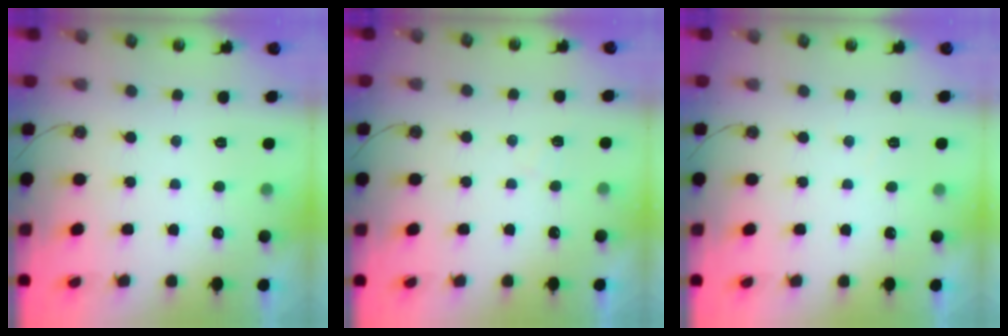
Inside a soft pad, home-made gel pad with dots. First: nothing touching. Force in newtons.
{"total": 4.8, "press": 4.8, "slide": 0.7}
{"total": 2.9, "press": 2.9, "slide": 0.5}